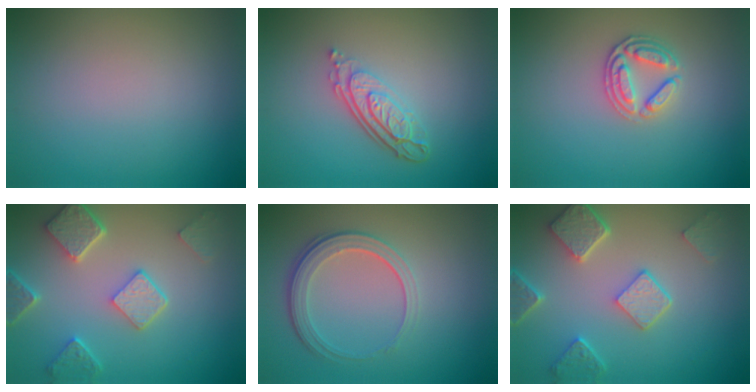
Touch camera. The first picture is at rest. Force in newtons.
{"total": 4.0, "press": 2.9, "slide": 2.8}
{"total": 2.6, "press": 2.5, "slide": 0.7}
{"total": 4.8, "press": 3.7, "slide": 3.0}
{"total": 3.7, "press": 2.7, "slide": 2.5}
{"total": 4.8, "press": 3.7, "slide": 3.0}